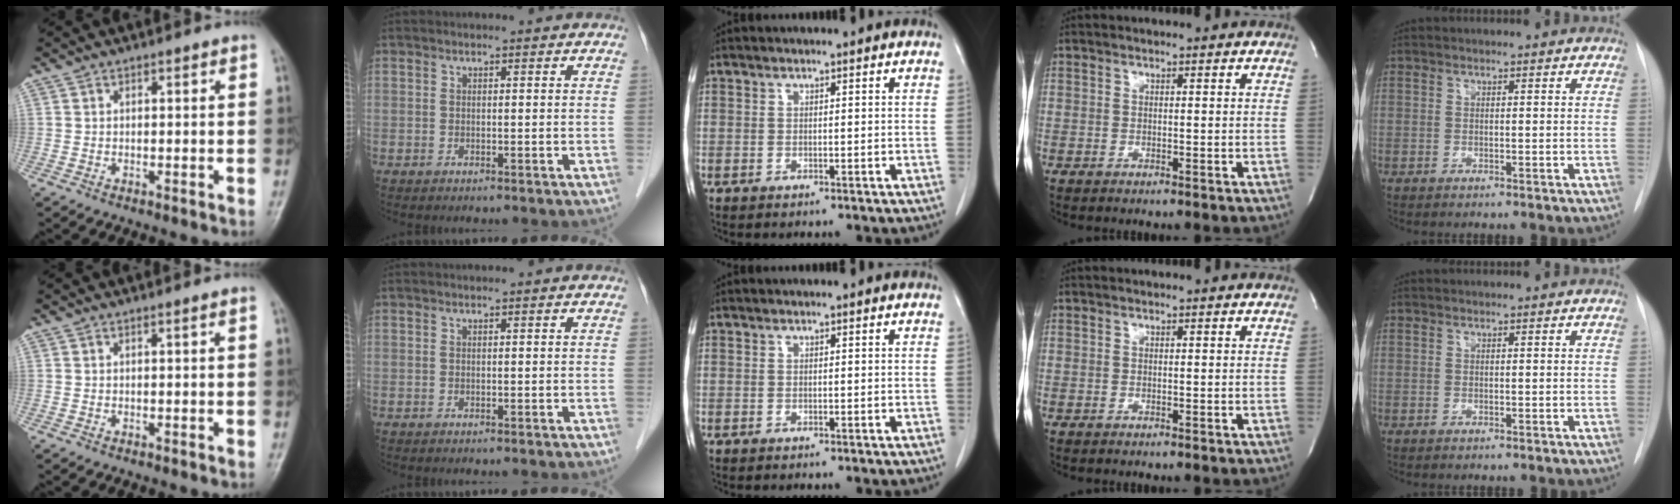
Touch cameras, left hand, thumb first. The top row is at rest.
{}